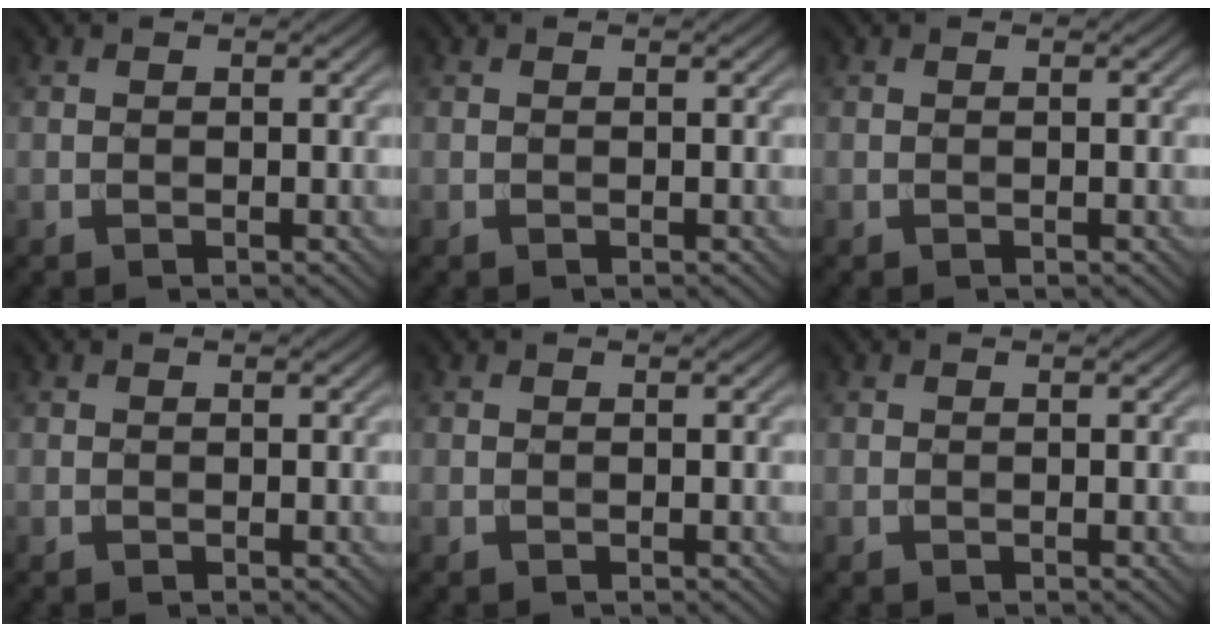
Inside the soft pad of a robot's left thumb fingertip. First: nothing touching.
{"total": 0.0}
{"total": 0.0}
{"total": 0.0}
{"total": 0.0}
{"total": 0.0}